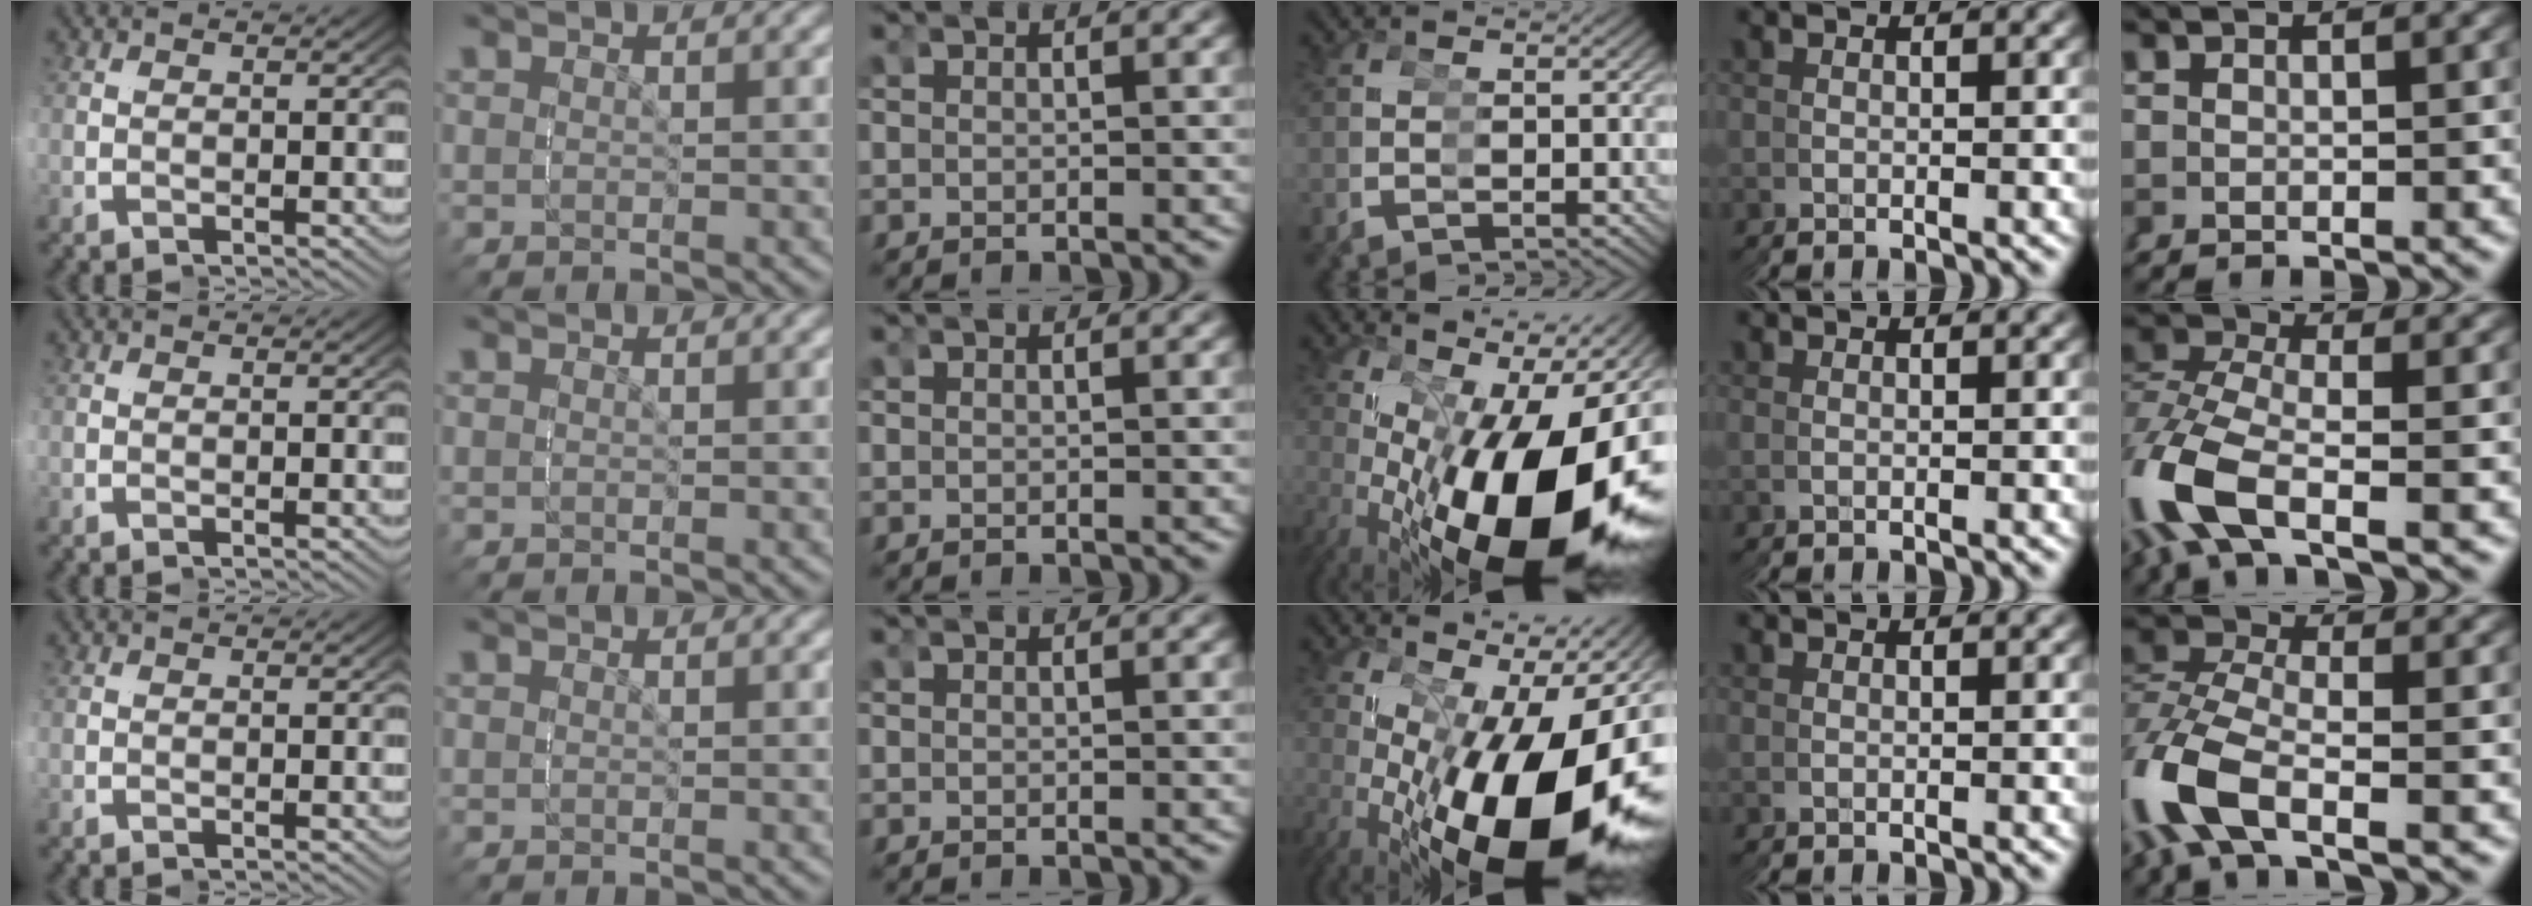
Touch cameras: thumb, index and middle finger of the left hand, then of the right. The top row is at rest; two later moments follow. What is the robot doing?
{"motion": "grasp_and_lifting", "object": "screwdriver"}